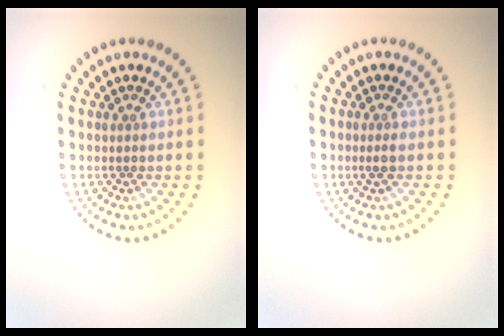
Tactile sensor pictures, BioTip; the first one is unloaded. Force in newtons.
{"total": 0.9, "press": 0.8, "slide": 0.5}